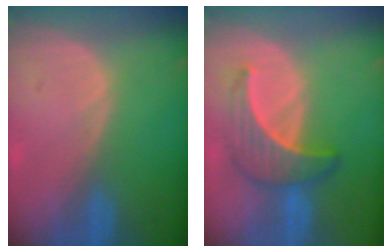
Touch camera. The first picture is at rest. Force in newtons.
{"total": 6.6, "press": 6.3, "slide": 2.2}